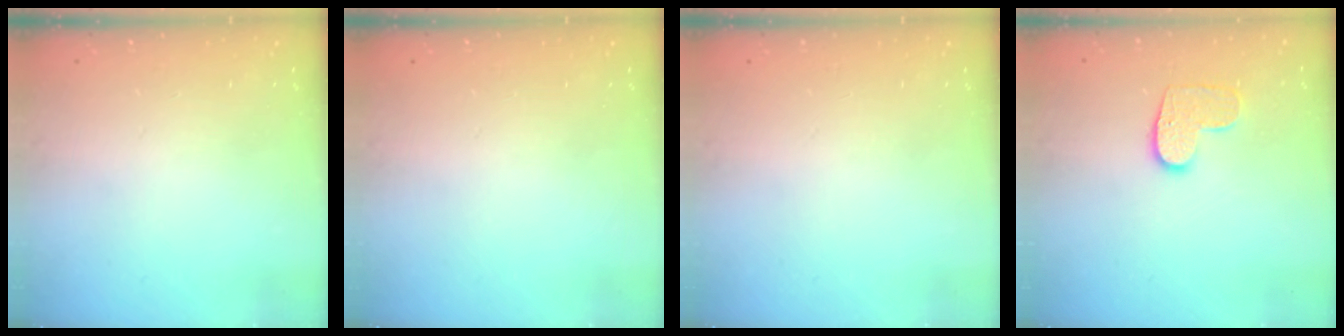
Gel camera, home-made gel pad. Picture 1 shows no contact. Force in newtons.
{"total": 0.0}
{"total": 0.0}
{"total": 8.4, "press": 8.4, "slide": 0.4}